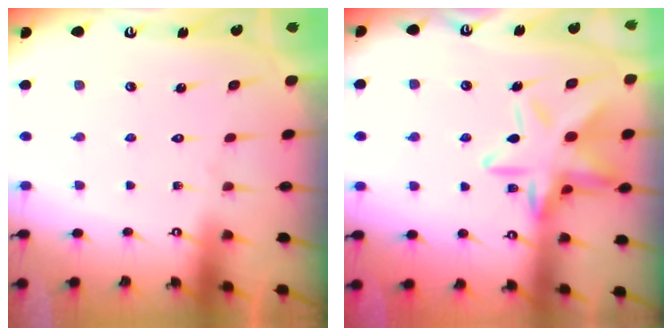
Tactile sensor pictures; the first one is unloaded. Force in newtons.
{"total": 16.4, "press": 16.4, "slide": 1.2}